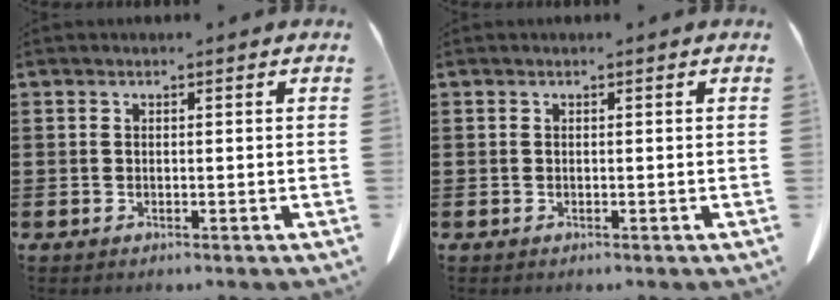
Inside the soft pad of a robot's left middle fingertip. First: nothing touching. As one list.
[{"total": 0.0}]